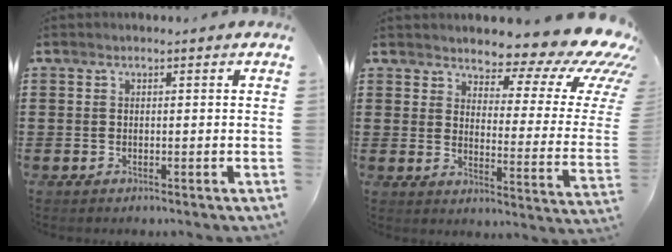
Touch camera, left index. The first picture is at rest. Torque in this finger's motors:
{"motor_torque": [2.14, 0.00, 1.05, 0.14]}